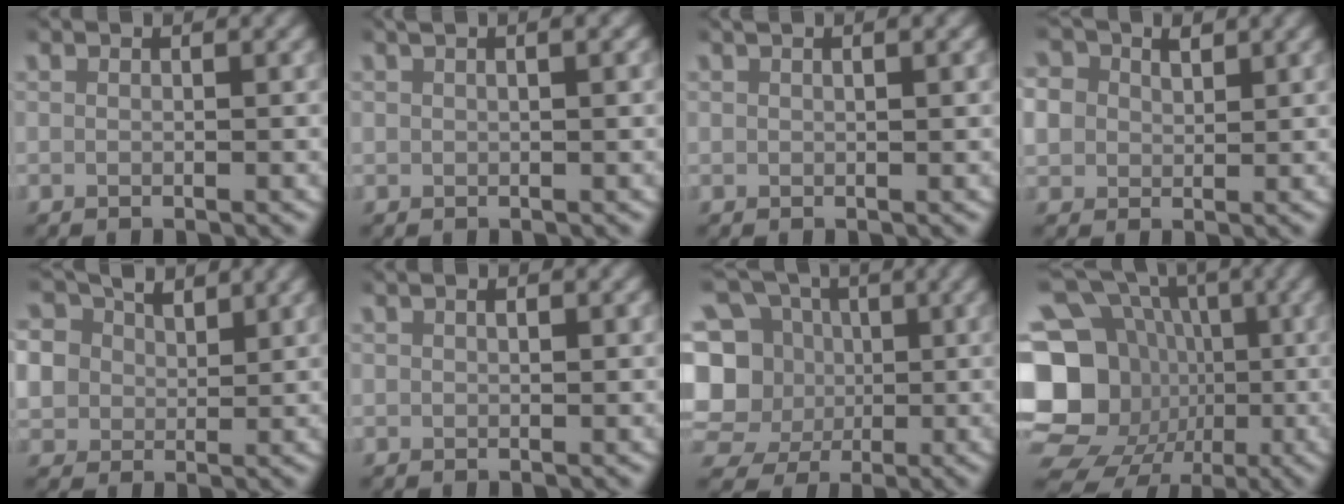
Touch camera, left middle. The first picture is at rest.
{"total": 1.2, "force": [0.7, 0.2, 1.0], "torque": [-0.013, 0.006, 0.011]}
{"total": 0.8, "force": [0.5, 0.1, 0.5], "torque": [-0.005, 0.003, 0.009]}
{"total": 4.1, "force": [1.0, 3.6, 1.7], "torque": [-0.051, -0.006, 0.022]}
{"total": 6.3, "force": [2.2, 5.3, 2.6], "torque": [-0.072, -0.008, 0.039]}
{"total": 1.0, "force": [0.5, 0.4, 0.7], "torque": [-0.007, 0.003, 0.008]}
{"total": 12.0, "force": [0.0, 10.8, 5.2], "torque": [-0.125, -0.029, -0.002]}
{"total": 18.3, "force": [-0.7, 16.0, 8.8], "torque": [-0.178, -0.052, -0.010]}